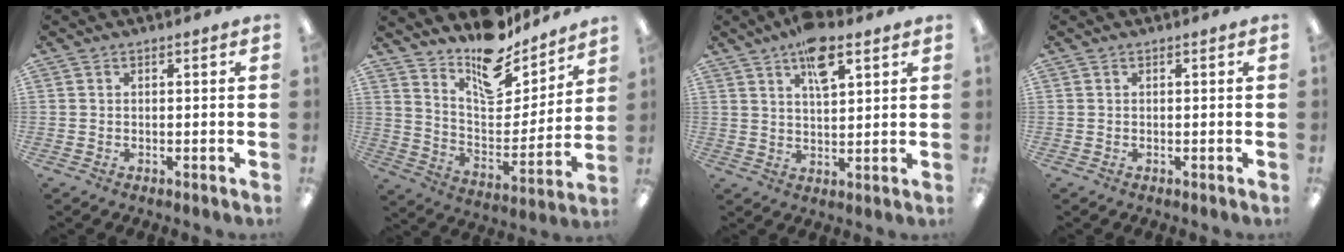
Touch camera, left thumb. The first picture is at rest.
{"total": 16.4, "force": [13.6, 6.7, 6.3], "torque": [-0.109, -0.109, 0.240]}
{"total": 9.1, "force": [5.7, 3.5, 6.2], "torque": [-0.093, -0.022, 0.096]}
{"total": 0.0}